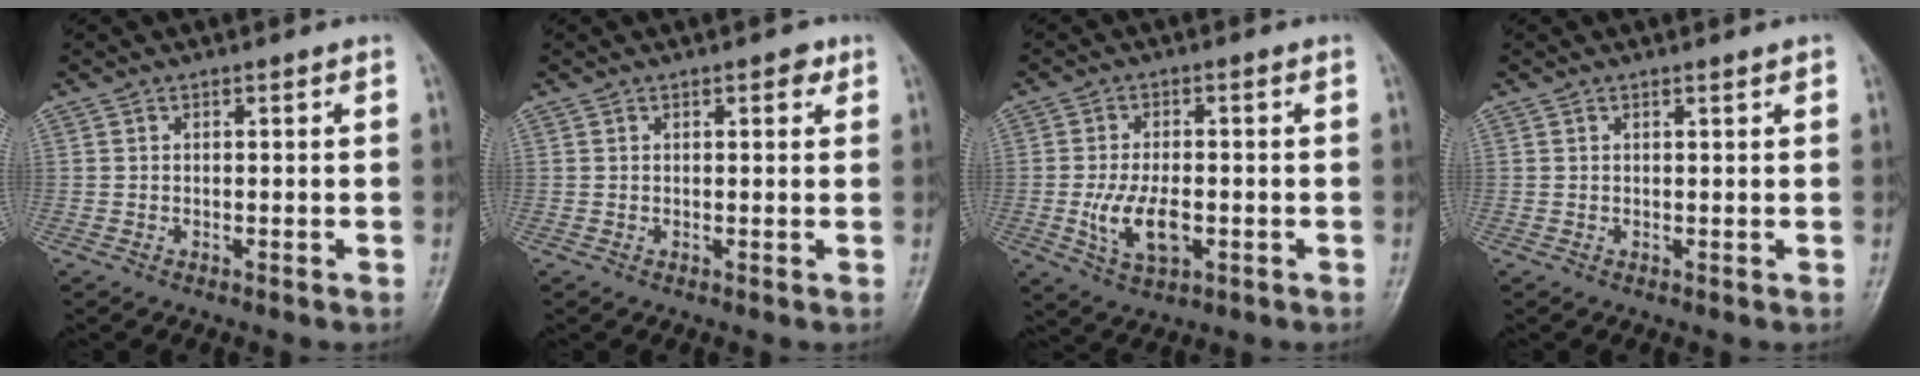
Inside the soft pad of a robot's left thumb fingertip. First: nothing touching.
{"total": 2.1, "force": [1.1, 1.0, 1.5], "torque": [-0.010, -0.001, 0.010]}
{"total": 8.0, "force": [-1.8, 4.1, 6.6], "torque": [-0.127, 0.000, -0.025]}
{"total": 0.8, "force": [0.6, 0.1, 0.6], "torque": [-0.007, -0.002, 0.007]}